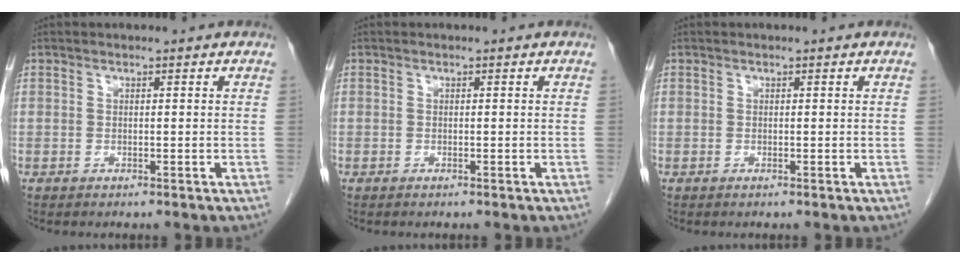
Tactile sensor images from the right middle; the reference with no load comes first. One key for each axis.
{"total": 0.0}
{"total": 0.0}